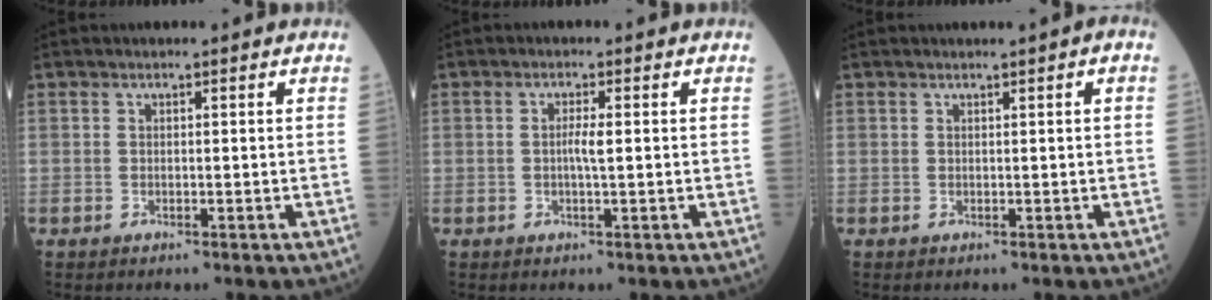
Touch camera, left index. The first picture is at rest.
{"total": 2.0, "force": [-0.5, 0.2, 1.9], "torque": [-0.036, -0.003, -0.012]}
{"total": 0.7, "force": [-0.1, 0.2, 0.6], "torque": [-0.008, 0.000, -0.007]}